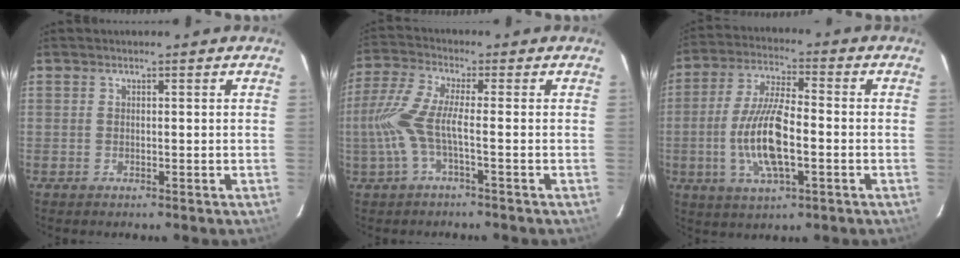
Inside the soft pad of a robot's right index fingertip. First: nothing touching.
{"total": 7.8, "force": [-2.1, 0.8, 7.5], "torque": [-0.181, 0.001, -0.039]}
{"total": 13.3, "force": [-2.9, 4.3, 12.2], "torque": [-0.252, -0.003, -0.055]}